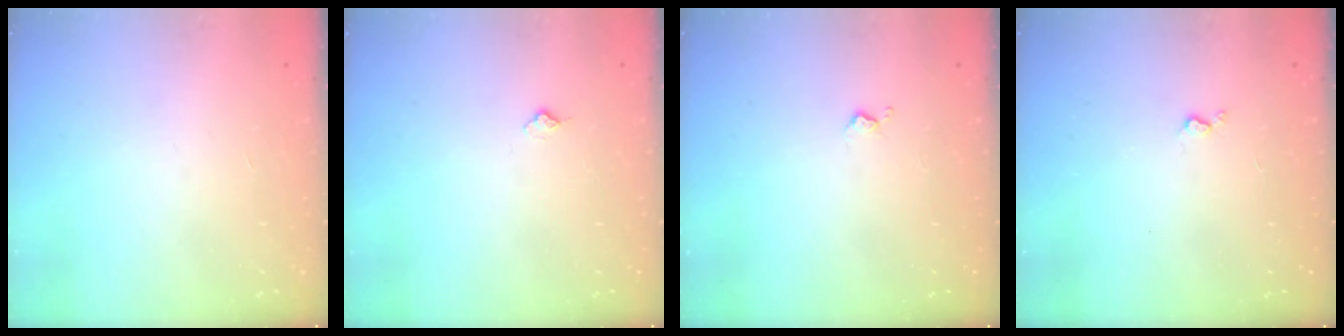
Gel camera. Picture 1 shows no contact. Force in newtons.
{"total": 3.3, "press": 3.3, "slide": 0.2}
{"total": 3.1, "press": 3.0, "slide": 0.6}
{"total": 3.2, "press": 3.1, "slide": 0.6}